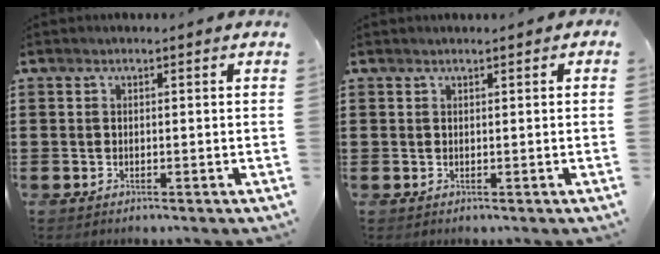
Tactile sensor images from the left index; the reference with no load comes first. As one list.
[{"total": 0.7, "force": [0.5, 0.4, 0.0], "torque": [-0.003, 0.001, 0.011]}]